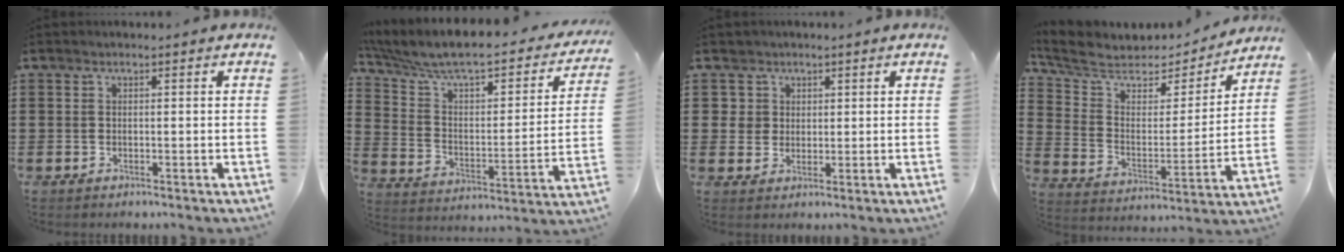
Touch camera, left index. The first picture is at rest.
{"total": 7.0, "force": [5.8, 1.4, 3.6], "torque": [-0.098, -0.051, 0.093]}
{"total": 3.9, "force": [1.6, 3.6, 0.0], "torque": [-0.013, 0.010, 0.027]}
{"total": 6.3, "force": [5.3, 2.7, 2.3], "torque": [-0.076, -0.037, 0.088]}